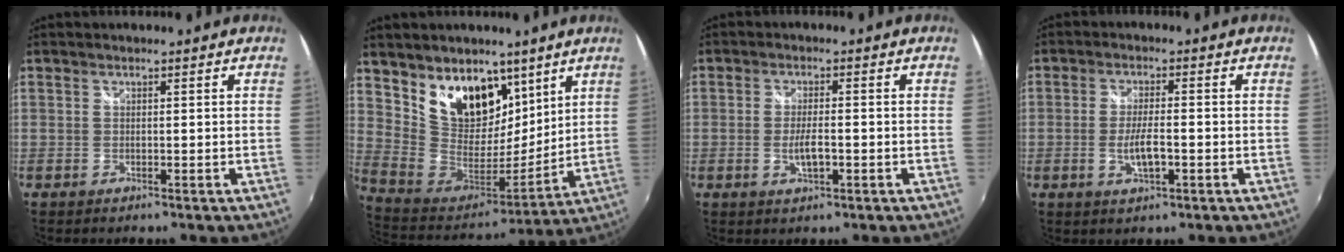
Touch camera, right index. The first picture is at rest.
{"total": 17.9, "force": [10.7, 11.4, 8.7], "torque": [-0.174, 0.005, 0.212]}
{"total": 3.9, "force": [-1.1, 1.1, 3.5], "torque": [-0.067, -0.006, -0.019]}
{"total": 4.9, "force": [-1.5, 1.3, 4.5], "torque": [-0.086, -0.007, -0.025]}